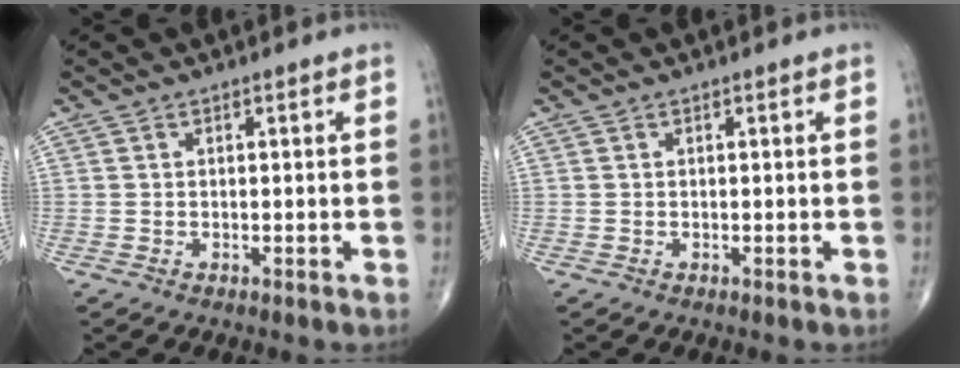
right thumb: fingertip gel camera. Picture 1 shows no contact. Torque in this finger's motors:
{"motor_torque": [0.00, 0.00, -0.15, -0.05, 0.00]}